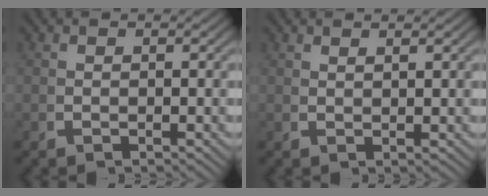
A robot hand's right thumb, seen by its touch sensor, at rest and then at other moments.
{"total": 1.2, "force": [1.0, -0.3, 0.4], "torque": [-0.005, 0.002, 0.023]}